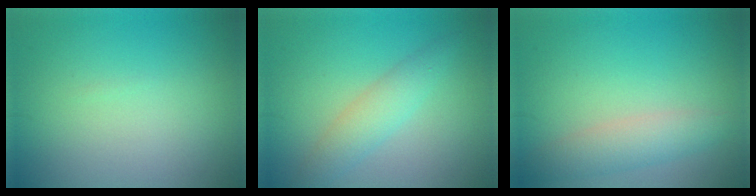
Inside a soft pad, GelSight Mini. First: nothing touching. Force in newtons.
{"total": 2.9, "press": 2.9, "slide": 0.1}
{"total": 3.1, "press": 3.1, "slide": 0.0}